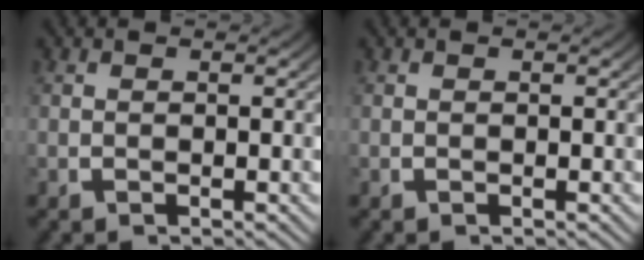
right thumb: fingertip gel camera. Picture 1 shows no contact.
{"total": 0.0}